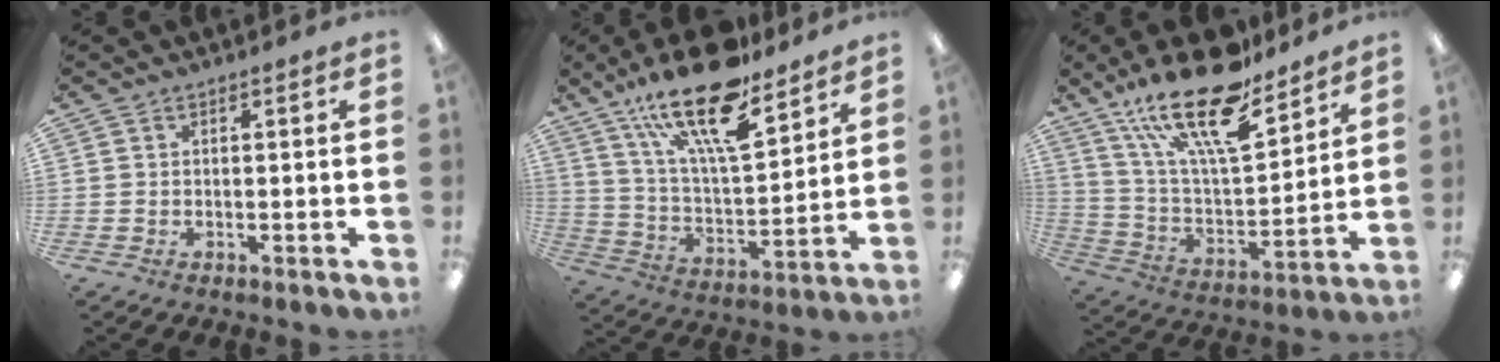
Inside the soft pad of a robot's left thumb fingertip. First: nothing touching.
{"total": 22.8, "force": [15.7, 7.4, 14.9], "torque": [-0.254, -0.093, 0.266]}
{"total": 23.7, "force": [16.9, 7.6, 14.7], "torque": [-0.255, -0.102, 0.290]}